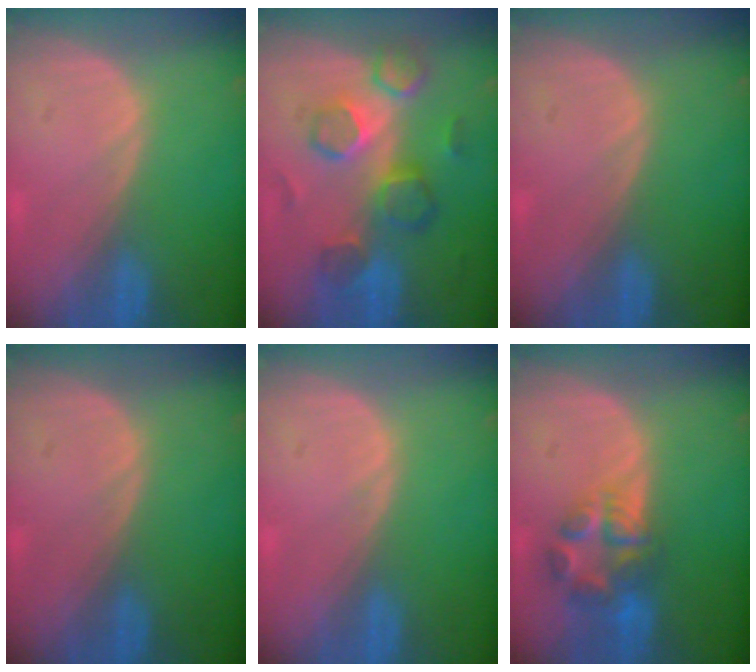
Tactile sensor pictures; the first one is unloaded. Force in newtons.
{"total": 8.7, "press": 8.4, "slide": 2.2}
{"total": 0.0}
{"total": 0.0}
{"total": 0.5, "press": 0.1, "slide": 0.5}
{"total": 6.8, "press": 6.2, "slide": 2.9}